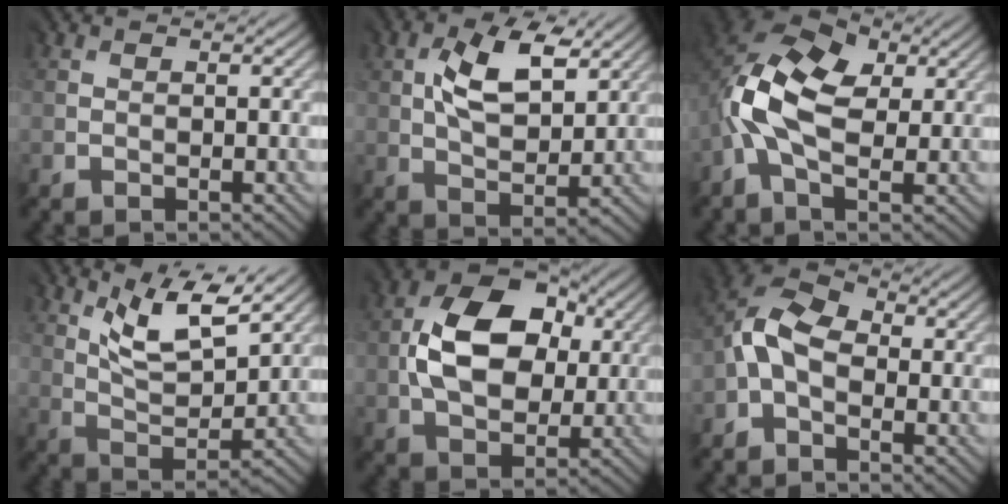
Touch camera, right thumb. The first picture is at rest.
{"total": 7.7, "force": [3.8, 4.1, 5.4], "torque": [-0.108, 0.005, 0.066]}
{"total": 10.6, "force": [1.1, 6.7, 8.1], "torque": [-0.194, 0.007, 0.009]}
{"total": 8.5, "force": [6.3, 2.3, 5.2], "torque": [-0.095, -0.006, 0.116]}
{"total": 10.7, "force": [2.2, 7.5, 7.4], "torque": [-0.144, 0.012, 0.035]}
{"total": 8.5, "force": [-0.4, 5.5, 6.5], "torque": [-0.156, 0.016, -0.023]}